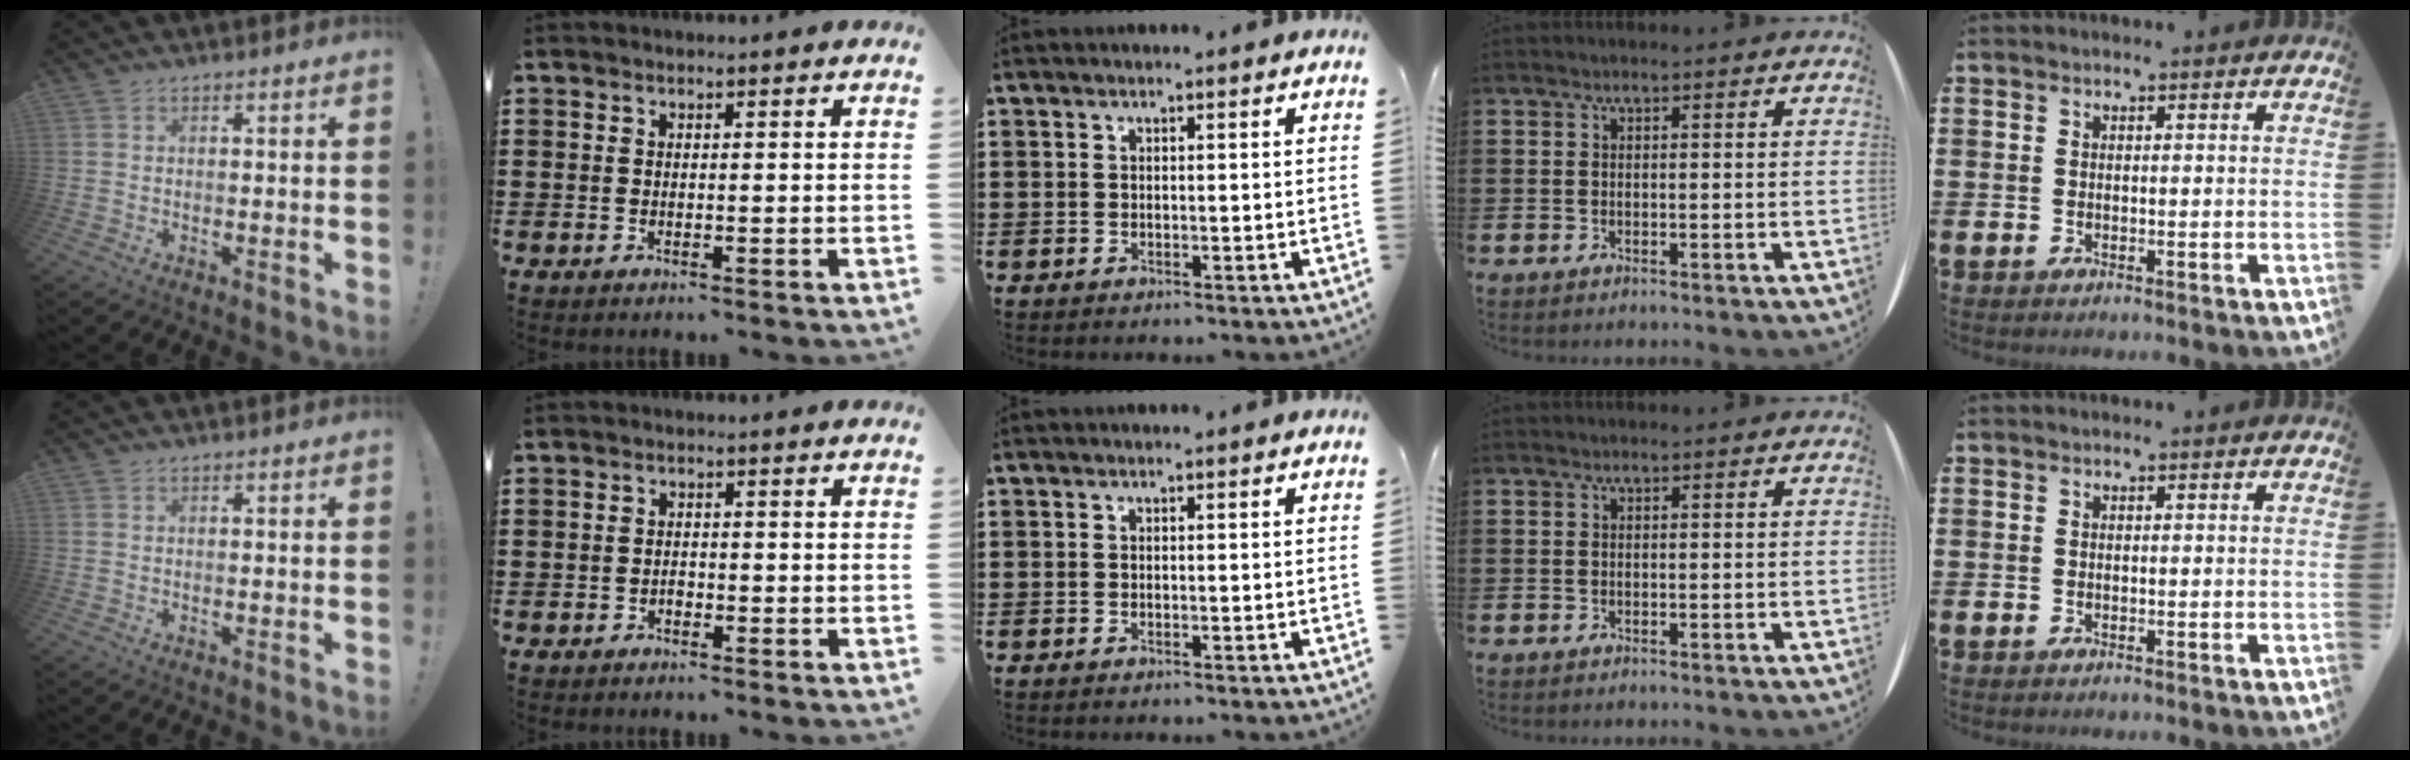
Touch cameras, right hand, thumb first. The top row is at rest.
{"index": {"total": 1.0, "force": [-0.6, 0.7, 0.4], "torque": [-0.010, -0.001, -0.012]}}